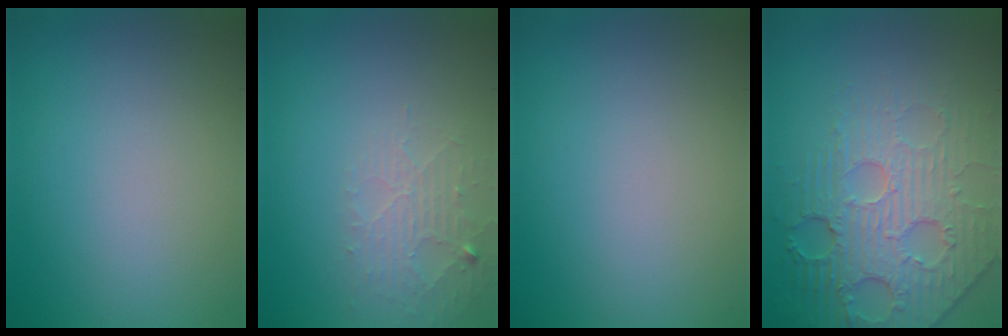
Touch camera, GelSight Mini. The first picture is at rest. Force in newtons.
{"total": 2.2, "press": 2.2, "slide": 0.5}
{"total": 0.0}
{"total": 5.3, "press": 4.8, "slide": 2.2}